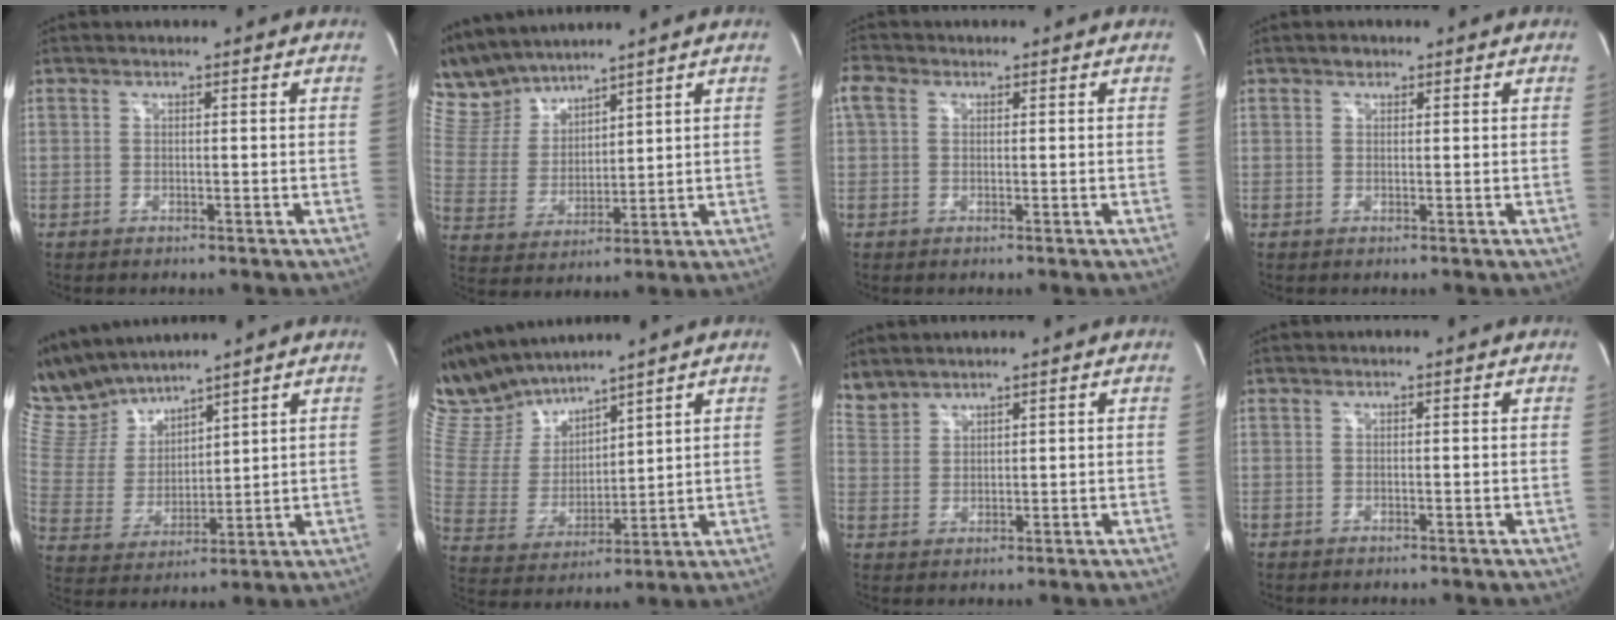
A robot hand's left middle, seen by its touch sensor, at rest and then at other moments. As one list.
[{"total": 9.6, "force": [9.2, 2.2, 1.7], "torque": [-0.061, 0.018, 0.203]}, {"total": 2.9, "force": [1.1, 2.2, 1.6], "torque": [-0.051, 0.023, 0.023]}, {"total": 1.0, "force": [0.7, 0.7, 0.3], "torque": [-0.005, 0.000, 0.009]}, {"total": 11.5, "force": [10.9, 2.4, 2.9], "torque": [-0.082, 0.014, 0.232]}, {"total": 12.6, "force": [11.8, 2.9, 3.3], "torque": [-0.090, 0.012, 0.252]}, {"total": 3.8, "force": [3.7, 0.8, 0.0], "torque": [-0.011, 0.015, 0.084]}, {"total": 0.0}]